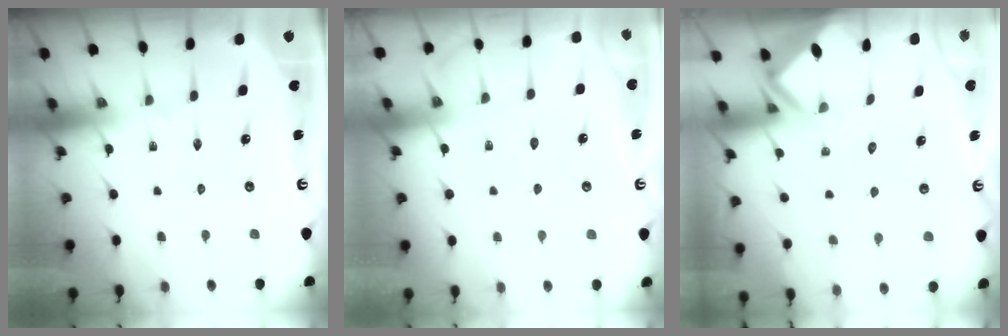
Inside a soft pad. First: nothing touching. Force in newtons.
{"total": 3.9, "press": 3.9, "slide": 0.6}
{"total": 3.0, "press": 3.0, "slide": 0.2}